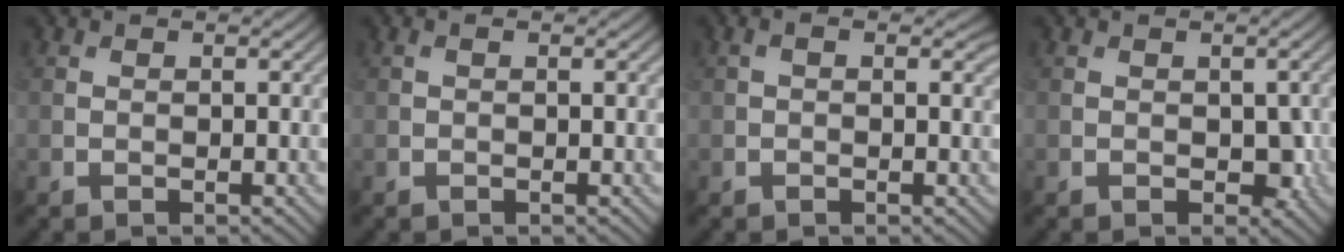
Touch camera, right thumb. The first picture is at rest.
{"total": 0.6, "force": [0.2, 0.1, 0.6], "torque": [-0.012, 0.005, 0.003]}
{"total": 1.6, "force": [0.5, 0.7, 1.4], "torque": [-0.025, 0.003, 0.006]}
{"total": 2.4, "force": [-0.4, 1.6, 1.7], "torque": [-0.027, -0.010, -0.003]}